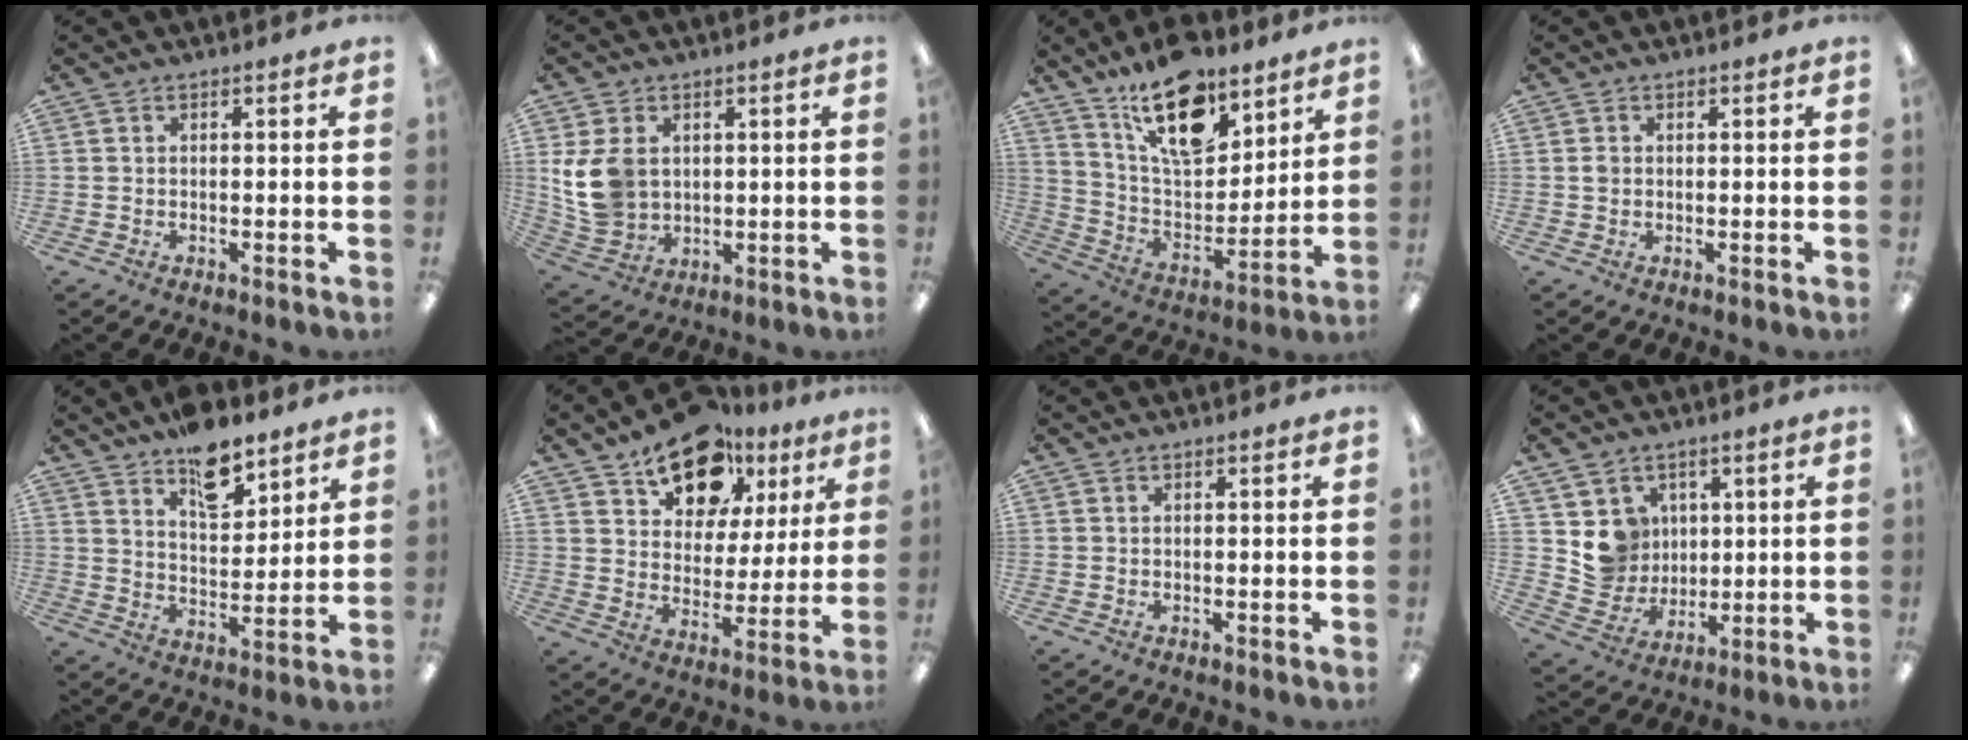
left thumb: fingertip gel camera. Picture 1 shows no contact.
{"total": 10.3, "force": [2.5, 8.1, 5.8], "torque": [-0.135, 0.006, 0.048]}
{"total": 19.5, "force": [13.0, 9.2, 11.2], "torque": [-0.183, -0.073, 0.227]}
{"total": 1.1, "force": [0.2, 1.0, 0.5], "torque": [-0.011, 0.005, 0.002]}
{"total": 11.7, "force": [8.9, 5.3, 5.4], "torque": [-0.069, -0.054, 0.156]}
{"total": 16.6, "force": [11.5, 9.8, 7.0], "torque": [-0.104, -0.066, 0.205]}
{"total": 0.0}
{"total": 8.9, "force": [3.8, 8.0, 0.8], "torque": [-0.023, -0.019, 0.081]}